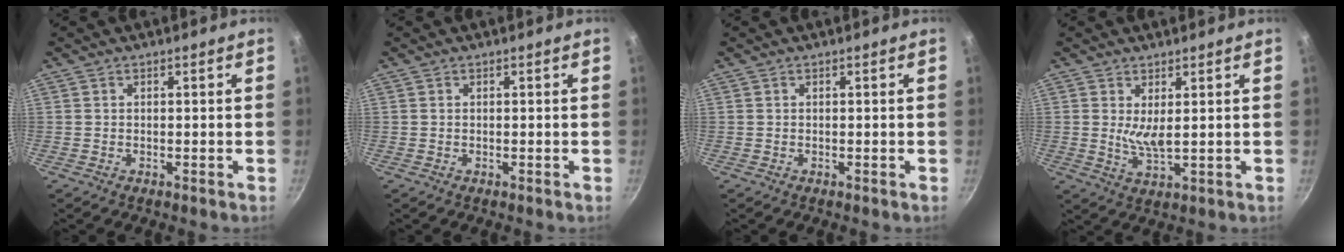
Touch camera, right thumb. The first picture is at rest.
{"total": 0.0}
{"total": 0.0}
{"total": 4.7, "force": [1.2, 1.6, 4.2], "torque": [-0.077, -0.025, 0.027]}